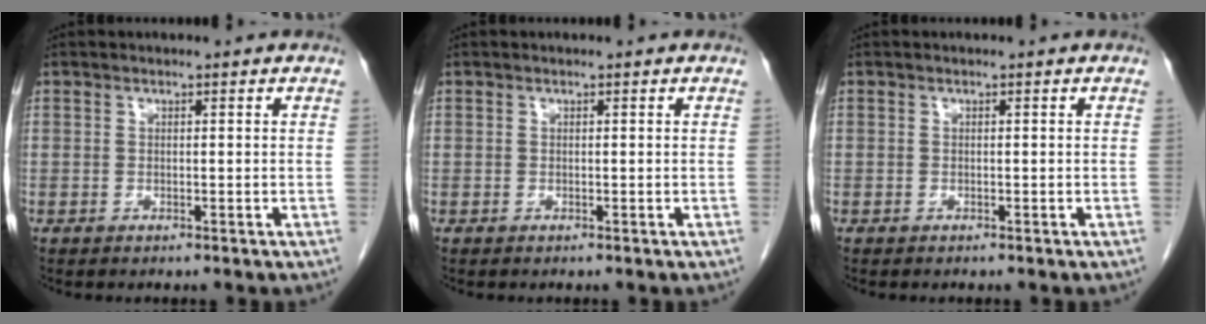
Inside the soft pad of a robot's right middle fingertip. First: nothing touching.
{"total": 0.0}
{"total": 0.0}